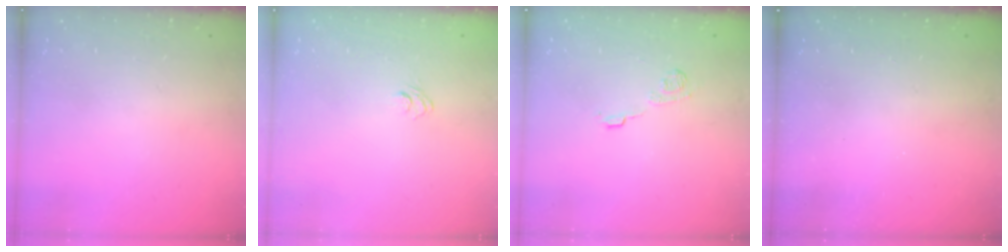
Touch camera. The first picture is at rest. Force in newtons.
{"total": 4.3, "press": 4.0, "slide": 1.4}
{"total": 8.7, "press": 8.6, "slide": 1.3}
{"total": 2.3, "press": 2.2, "slide": 0.8}